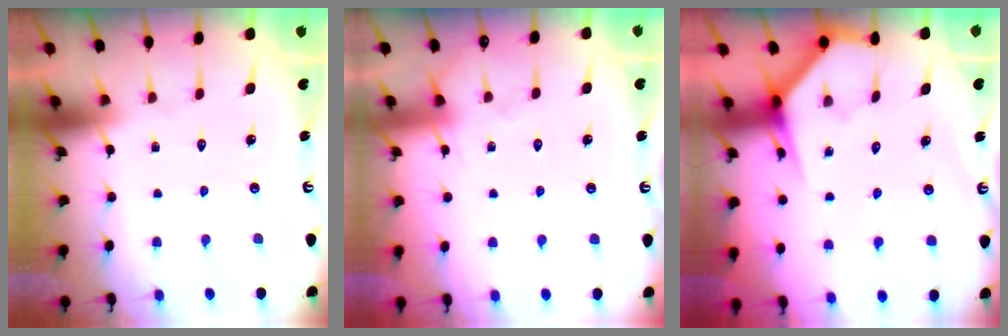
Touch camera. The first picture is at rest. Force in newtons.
{"total": 2.9, "press": 2.9, "slide": 0.4}
{"total": 4.3, "press": 4.2, "slide": 0.3}